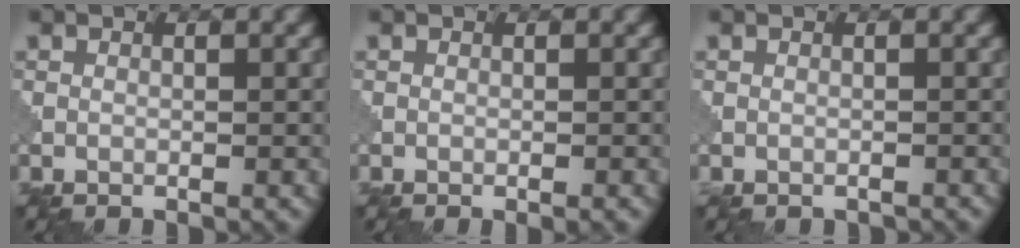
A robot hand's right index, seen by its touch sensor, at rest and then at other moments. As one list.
[{"total": 0.8, "force": [-0.3, 0.1, 0.7], "torque": [-0.008, -0.001, -0.008]}, {"total": 0.8, "force": [-0.8, 0.2, 0.1], "torque": [-0.001, -0.007, -0.011]}]